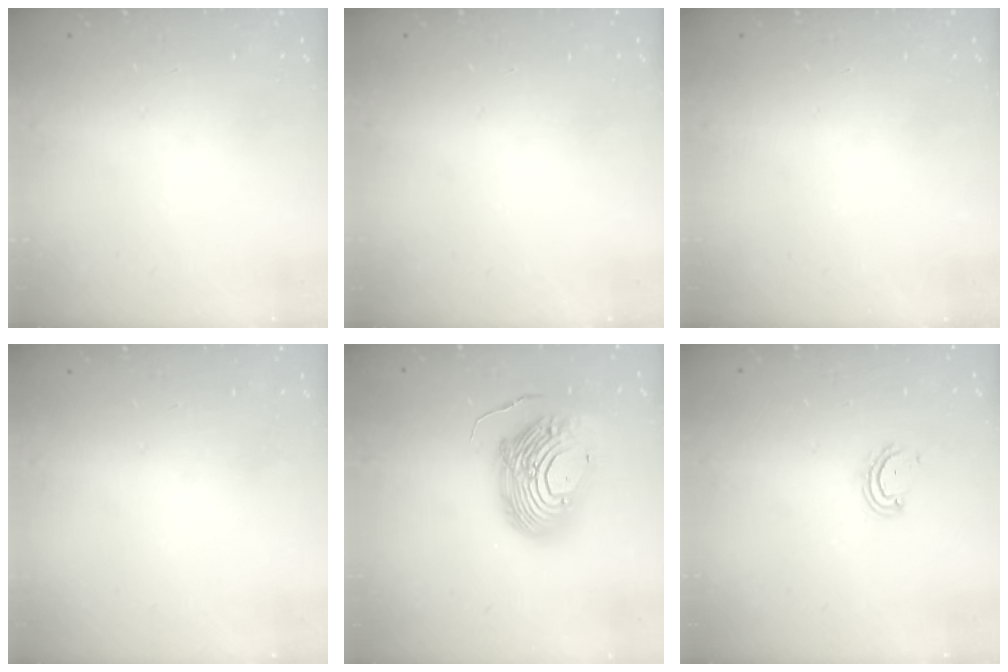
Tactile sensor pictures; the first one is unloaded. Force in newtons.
{"total": 0.0}
{"total": 0.0}
{"total": 0.0}
{"total": 18.0, "press": 17.9, "slide": 1.9}
{"total": 3.9, "press": 3.9, "slide": 0.3}